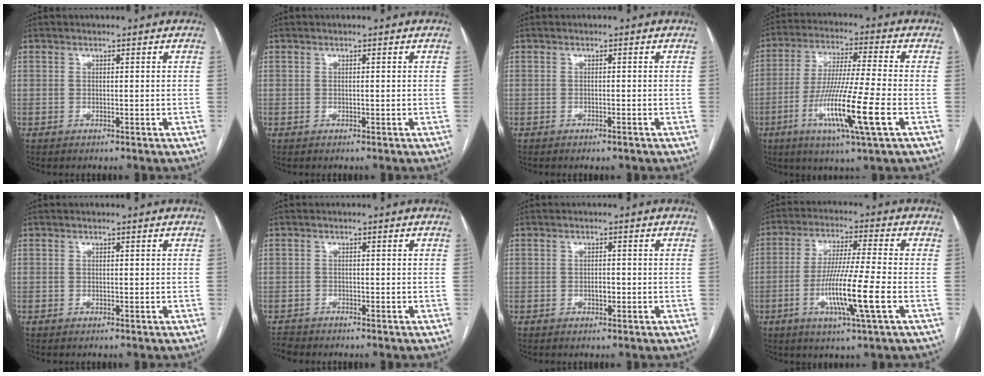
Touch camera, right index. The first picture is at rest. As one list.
[{"total": 0.0}, {"total": 0.9, "force": [-0.7, 0.1, 0.6], "torque": [-0.016, -0.003, -0.007]}, {"total": 14.5, "force": [-5.0, -0.4, 13.6], "torque": [-0.269, -0.024, -0.095]}, {"total": 0.0}, {"total": 1.1, "force": [-1.0, 0.3, -0.3], "torque": [0.003, -0.004, -0.019]}, {"total": 1.3, "force": [-0.4, 0.6, 1.1], "torque": [-0.020, 0.001, -0.007]}, {"total": 11.6, "force": [-3.4, -0.7, 11.1], "torque": [-0.215, -0.017, -0.069]}]